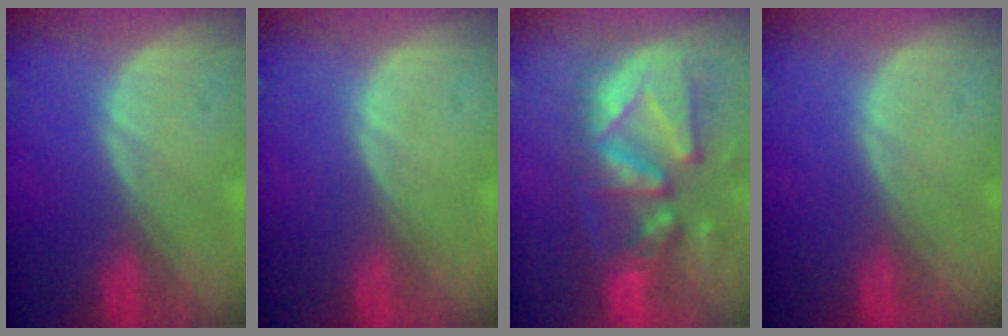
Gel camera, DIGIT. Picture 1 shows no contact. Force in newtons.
{"total": 0.0}
{"total": 13.3, "press": 11.4, "slide": 6.8}
{"total": 0.0}